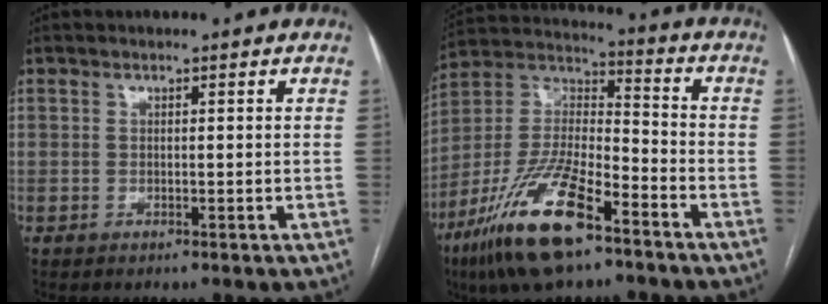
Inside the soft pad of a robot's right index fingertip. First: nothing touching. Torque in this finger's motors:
{"motor_torque": [0.05, -0.16, -0.07, -0.08]}